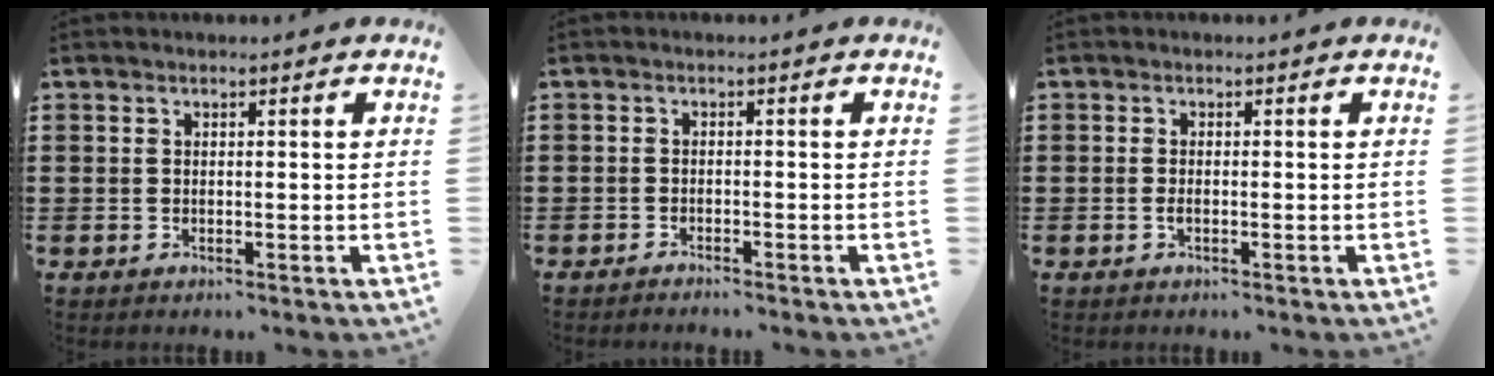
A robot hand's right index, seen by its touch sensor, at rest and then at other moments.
{"total": 1.1, "force": [-1.1, -0.1, 0.0], "torque": [-0.002, 0.003, -0.023]}
{"total": 0.9, "force": [-0.3, 0.3, 0.8], "torque": [-0.015, -0.003, -0.004]}